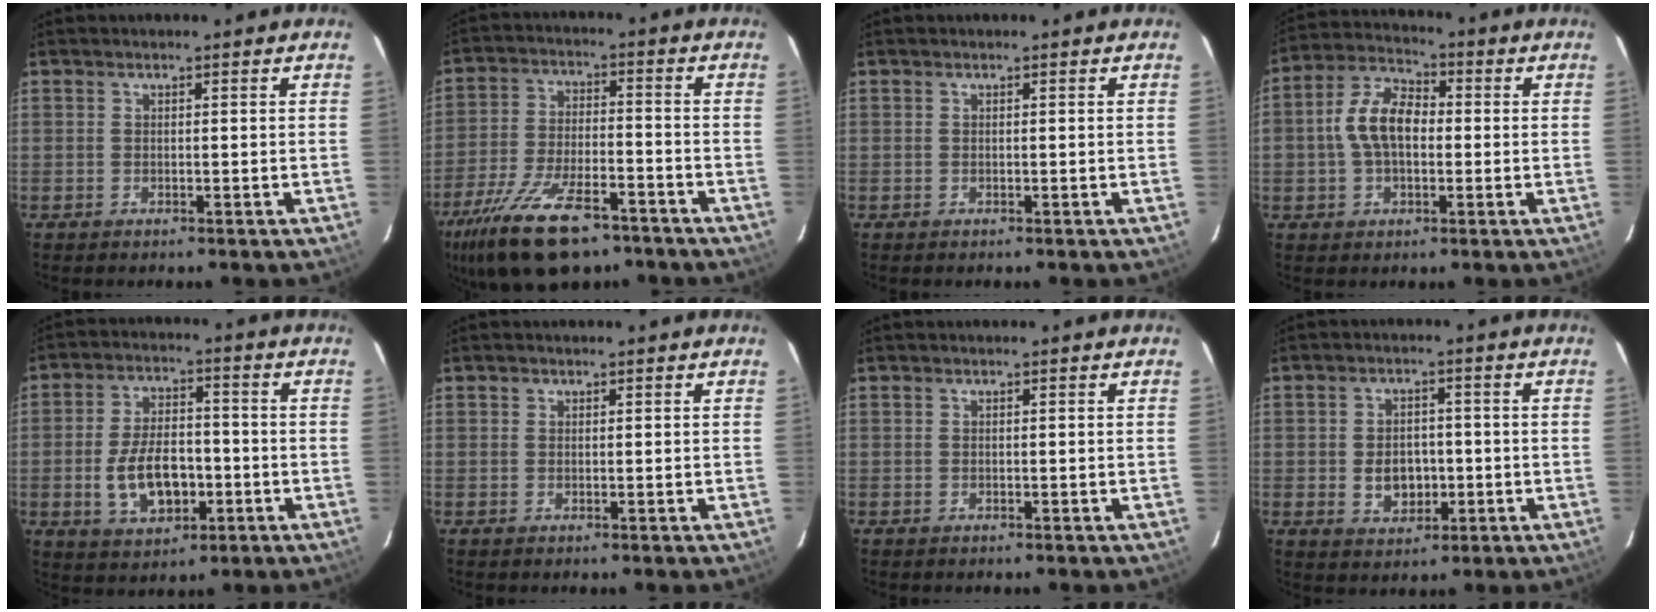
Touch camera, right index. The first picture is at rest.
{"total": 18.8, "force": [-12.9, 7.5, 11.4], "torque": [-0.243, -0.032, -0.219]}
{"total": 0.0}
{"total": 9.9, "force": [-0.3, 6.4, 7.6], "torque": [-0.154, 0.026, -0.007]}
{"total": 11.1, "force": [-2.9, 6.3, 8.6], "torque": [-0.178, 0.006, -0.039]}
{"total": 0.6, "force": [0.2, 0.6, 0.0], "torque": [0.002, 0.004, 0.001]}
{"total": 0.0}
{"total": 6.3, "force": [-1.1, 4.8, 3.9], "torque": [-0.078, 0.005, -0.010]}